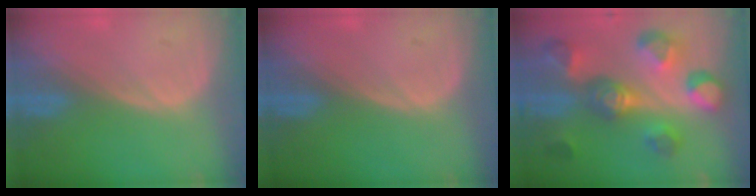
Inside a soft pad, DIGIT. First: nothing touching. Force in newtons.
{"total": 0.0}
{"total": 11.1, "press": 10.1, "slide": 4.7}